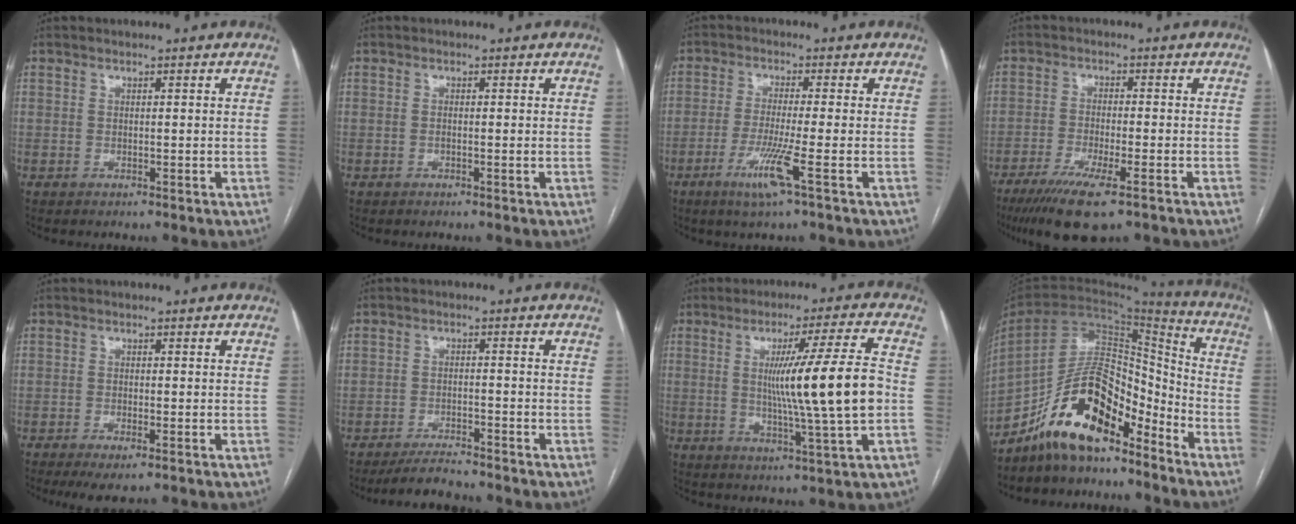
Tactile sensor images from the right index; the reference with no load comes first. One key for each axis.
{"total": 0.5, "fx": -0.1, "fy": 0.0, "fz": 0.5, "tx": -0.011, "ty": 0.000, "tz": -0.002}
{"total": 6.3, "fx": -2.8, "fy": -0.9, "fz": 5.6, "tx": -0.110, "ty": -0.020, "tz": -0.058}
{"total": 9.6, "fx": -6.4, "fy": 1.0, "fz": 7.0, "tx": -0.122, "ty": -0.024, "tz": -0.103}
{"total": 4.0, "fx": -2.7, "fy": 0.8, "fz": 2.8, "tx": -0.044, "ty": -0.008, "tz": -0.040}
{"total": 4.7, "fx": -4.5, "fy": 0.2, "fz": 1.2, "tx": -0.022, "ty": -0.017, "tz": -0.079}
{"total": 14.1, "fx": 0.0, "fy": -1.6, "fz": 14.0, "tx": -0.226, "ty": -0.009, "tz": 0.000}
{"total": 15.2, "fx": -11.3, "fy": 4.9, "fz": 8.9, "tx": -0.166, "ty": 0.035, "tz": -0.204}